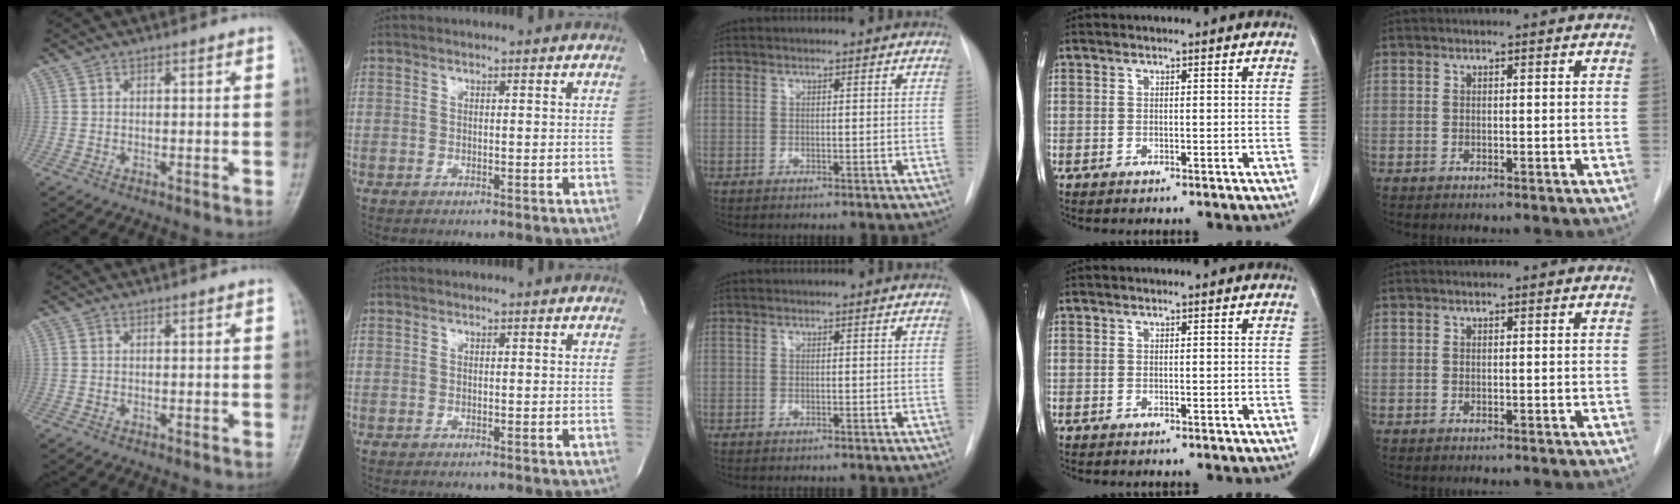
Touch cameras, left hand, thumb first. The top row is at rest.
{}